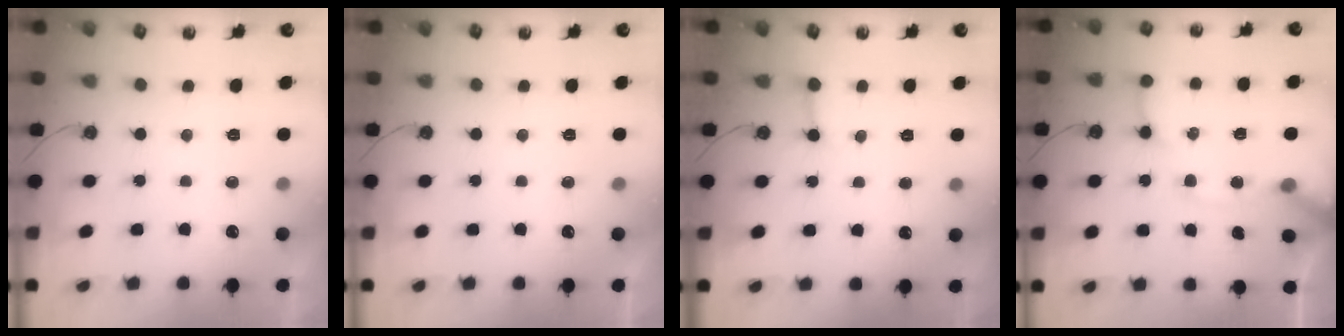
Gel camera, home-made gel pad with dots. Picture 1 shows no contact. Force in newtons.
{"total": 0.0}
{"total": 2.2, "press": 2.2, "slide": 0.3}
{"total": 12.7, "press": 12.6, "slide": 1.7}